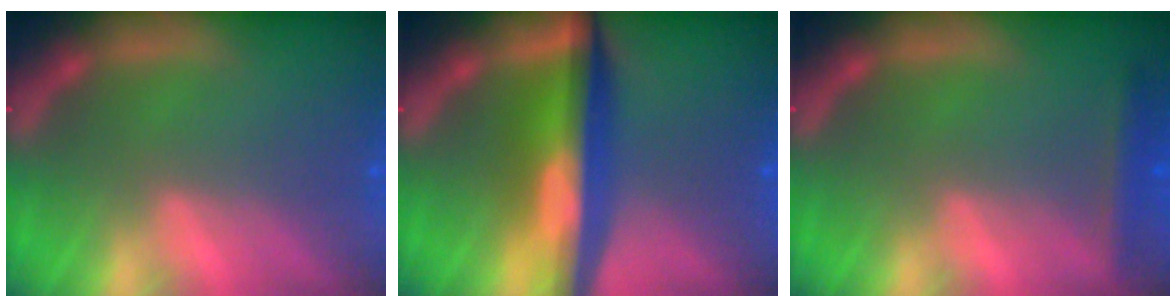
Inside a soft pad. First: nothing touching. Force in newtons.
{"total": 8.0}
{"total": 1.9}